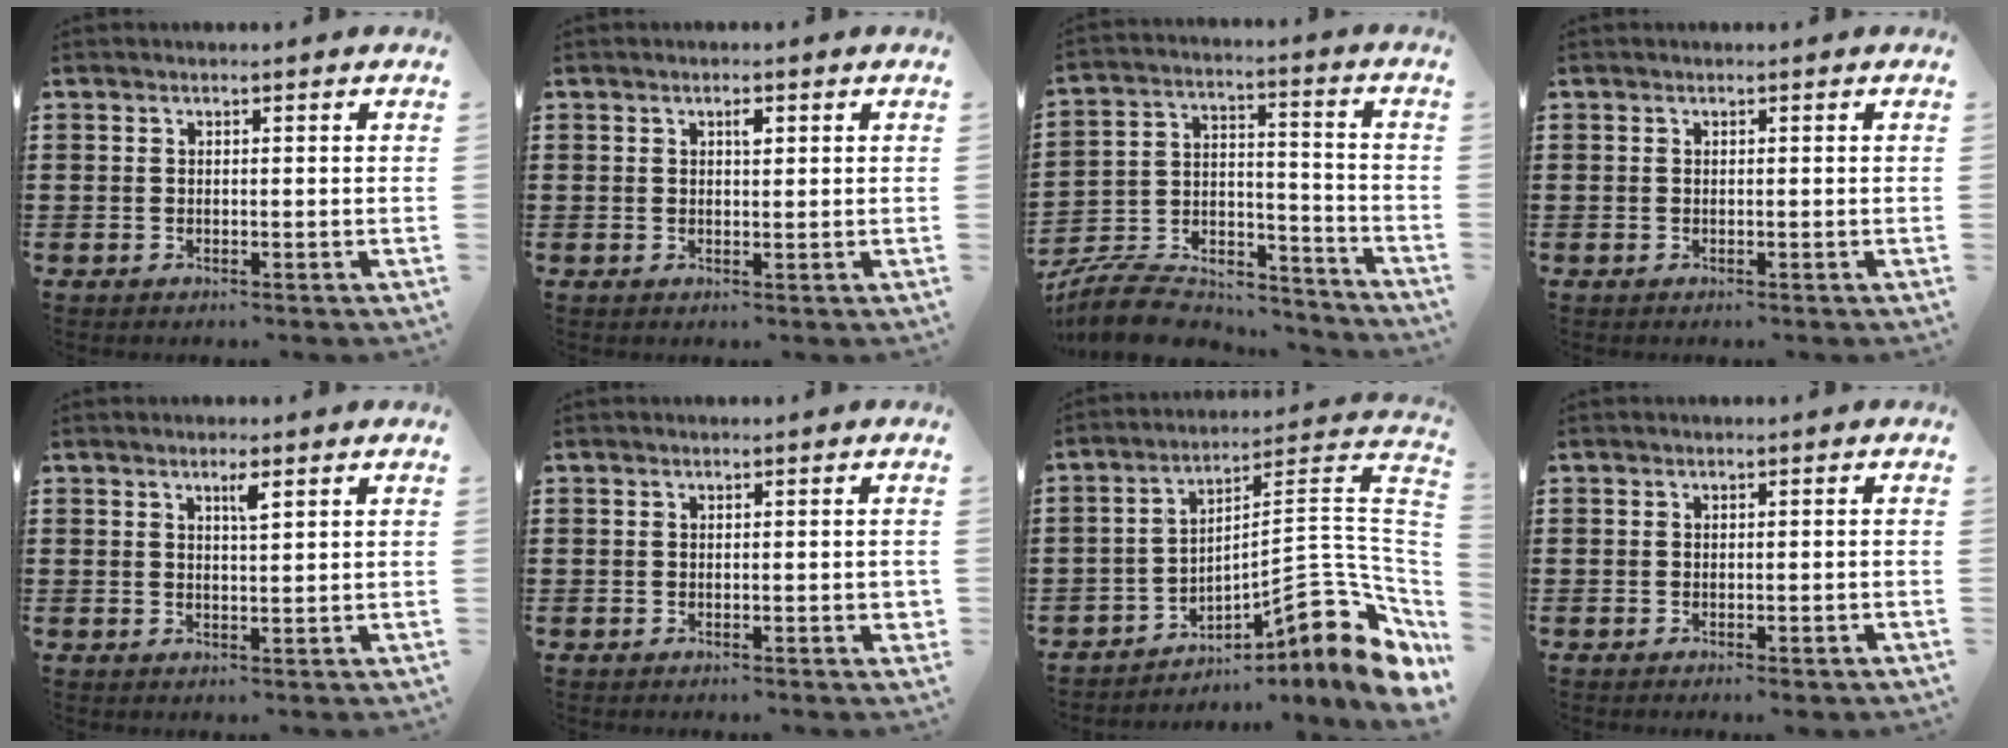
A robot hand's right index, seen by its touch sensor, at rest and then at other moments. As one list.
[{"total": 1.4, "force": [0.6, 0.6, 1.2], "torque": [-0.016, 0.003, 0.007]}, {"total": 9.5, "force": [-8.8, 2.7, 2.5], "torque": [-0.057, 0.021, -0.174]}, {"total": 0.0}, {"total": 2.2, "force": [1.2, 0.3, 1.8], "torque": [-0.029, -0.001, 0.018]}, {"total": 1.1, "force": [-0.1, 0.2, 1.0], "torque": [-0.019, -0.002, -0.001]}, {"total": 10.2, "force": [-3.3, 3.4, 9.1], "torque": [-0.122, -0.028, -0.068]}, {"total": 0.7, "force": [-0.6, 0.1, 0.3], "torque": [-0.008, -0.003, -0.010]}]